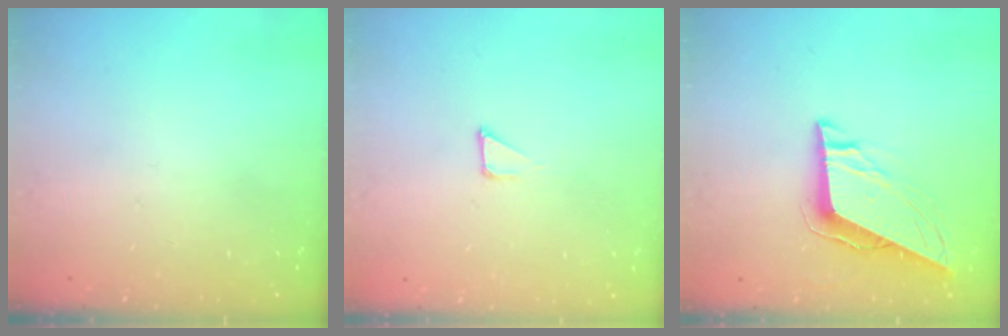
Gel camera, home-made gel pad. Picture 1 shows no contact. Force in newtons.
{"total": 1.2, "press": 1.2, "slide": 0.0}
{"total": 9.0, "press": 8.9, "slide": 1.5}